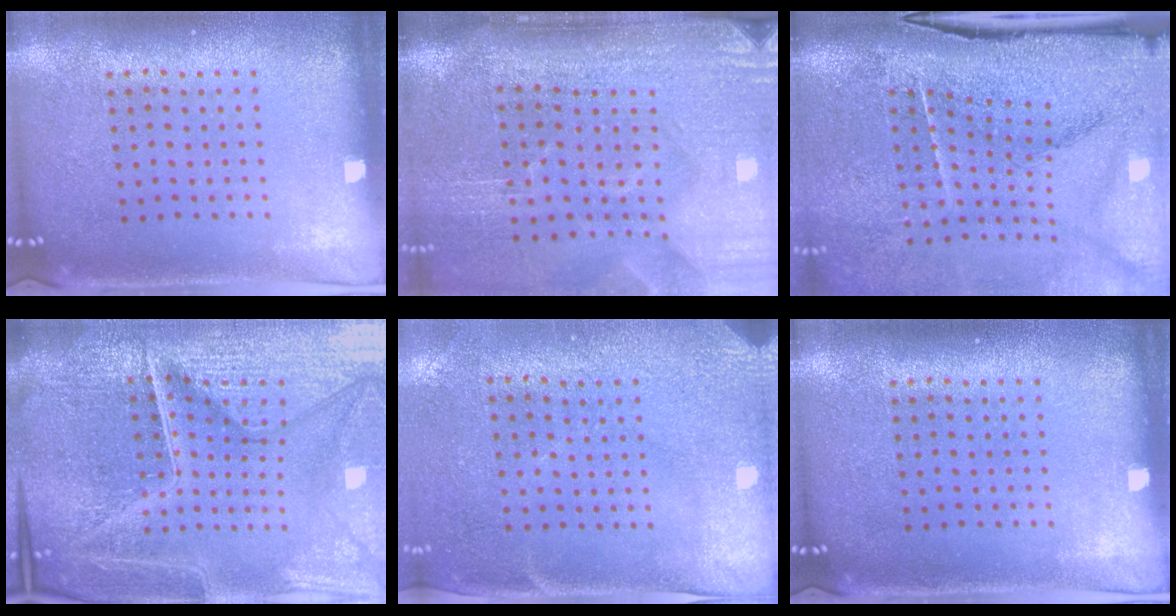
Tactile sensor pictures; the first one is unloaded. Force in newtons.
{"total": 5.0, "press": 4.2, "slide": 2.6}
{"total": 4.8, "press": 3.8, "slide": 3.0}
{"total": 6.9, "press": 6.1, "slide": 3.2}
{"total": 3.0, "press": 2.4, "slide": 1.8}
{"total": 0.0}